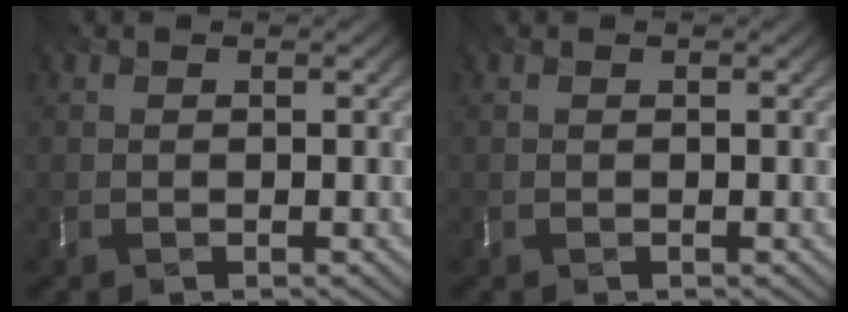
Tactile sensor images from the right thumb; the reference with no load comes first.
{"total": 0.0}